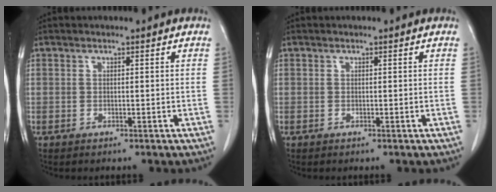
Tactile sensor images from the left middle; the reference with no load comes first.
{"total": 0.0}